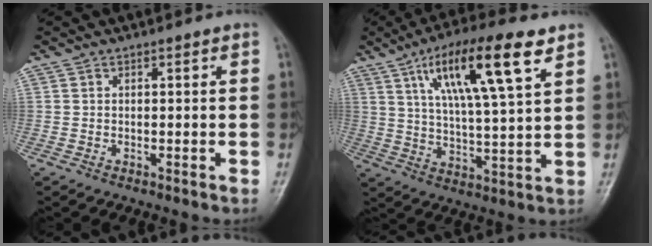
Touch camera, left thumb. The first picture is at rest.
{"total": 16.7, "force": [8.1, 3.6, 14.2], "torque": [-0.240, -0.019, 0.142]}